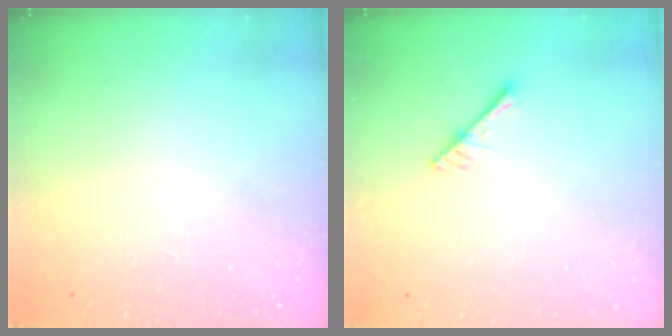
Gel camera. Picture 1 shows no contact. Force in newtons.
{"total": 2.9, "press": 2.9, "slide": 0.2}